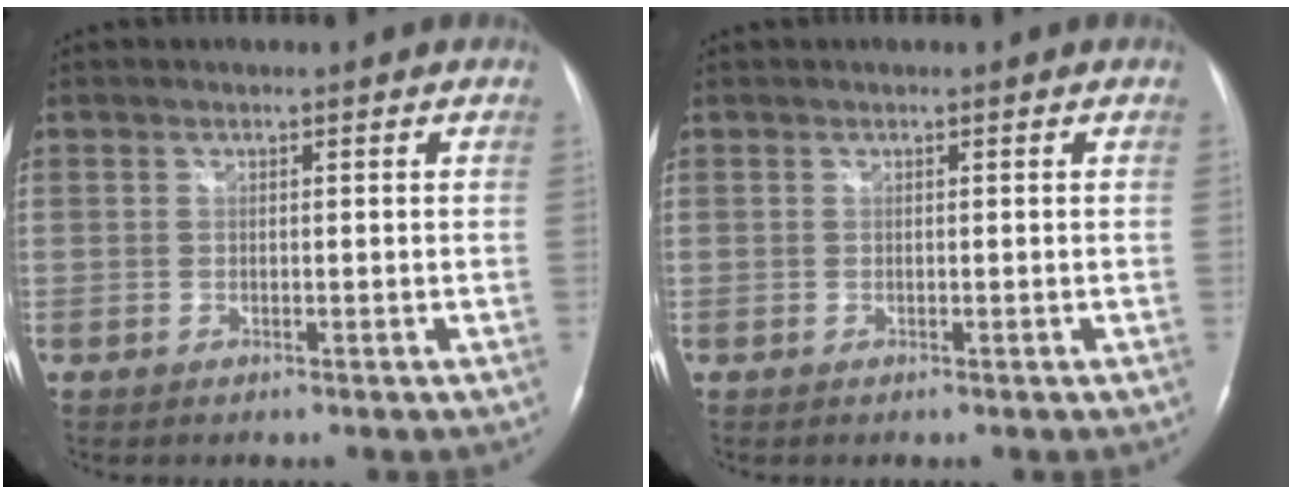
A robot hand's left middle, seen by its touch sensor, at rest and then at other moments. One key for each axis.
{"total": 0.0}